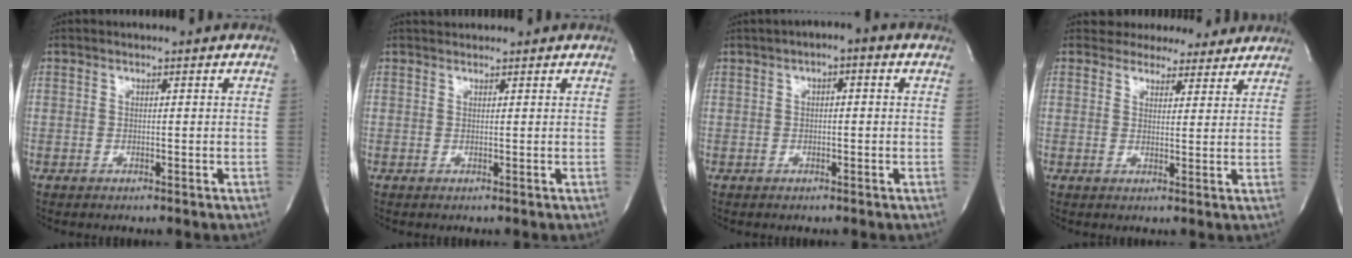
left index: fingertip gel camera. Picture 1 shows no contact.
{"total": 1.7, "force": [1.7, 0.3, 0.1], "torque": [-0.008, 0.018, 0.030]}
{"total": 3.2, "force": [1.0, 1.0, 2.8], "torque": [-0.043, 0.009, 0.008]}
{"total": 8.0, "force": [7.3, 3.2, 0.7], "torque": [0.009, 0.004, 0.076]}